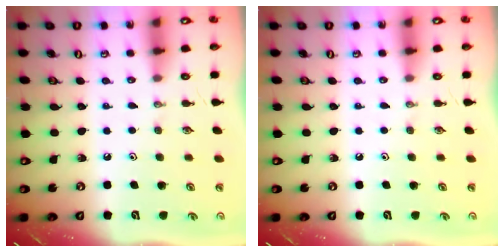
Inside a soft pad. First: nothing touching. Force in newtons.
{"total": 0.0}